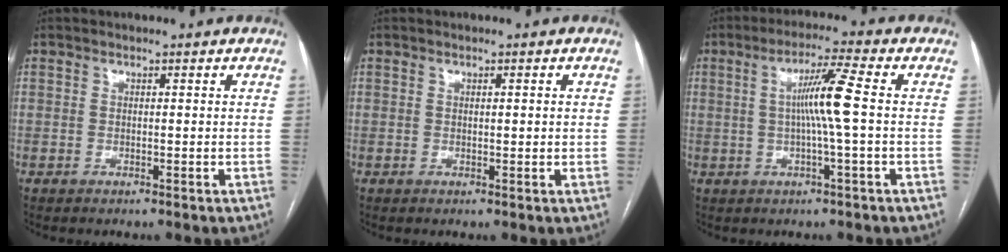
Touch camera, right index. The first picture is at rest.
{"total": 1.1, "force": [0.2, 0.2, 1.1], "torque": [-0.018, 0.002, 0.002]}
{"total": 7.2, "force": [0.3, -1.0, 7.2], "torque": [-0.129, 0.007, 0.005]}